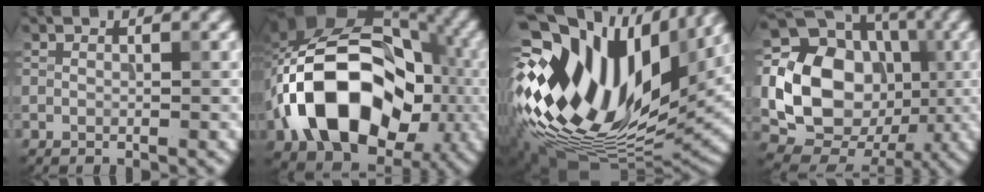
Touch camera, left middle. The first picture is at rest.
{"total": 15.2, "force": [-3.5, 10.7, 10.3], "torque": [-0.154, 0.001, -0.073]}
{"total": 16.8, "force": [1.2, 10.3, 13.3], "torque": [-0.256, 0.010, 0.015]}
{"total": 14.2, "force": [-0.7, 11.8, 7.8], "torque": [-0.135, -0.004, -0.023]}